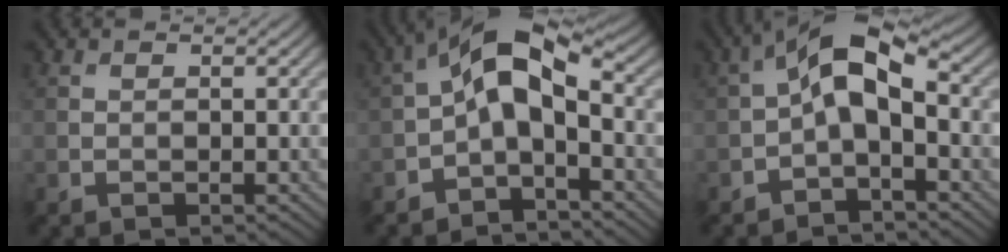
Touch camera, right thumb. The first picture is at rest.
{"total": 8.6, "force": [-1.1, 4.3, 7.3], "torque": [-0.132, 0.025, -0.035]}
{"total": 7.2, "force": [-0.6, 3.6, 6.2], "torque": [-0.115, 0.017, -0.021]}